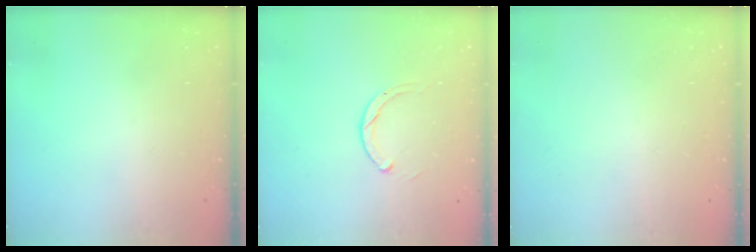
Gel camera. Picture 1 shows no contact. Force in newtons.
{"total": 2.5, "press": 2.5, "slide": 0.3}
{"total": 2.4, "press": 2.4, "slide": 0.2}